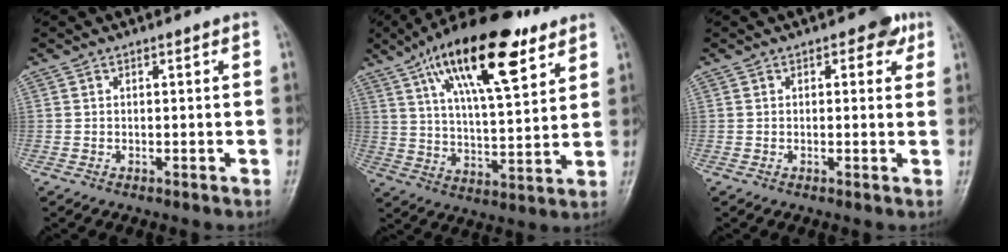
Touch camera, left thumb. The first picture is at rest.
{"total": 21.5, "force": [11.5, 7.6, 16.4], "torque": [-0.251, -0.030, 0.192]}
{"total": 3.1, "force": [1.5, 2.0, 1.8], "torque": [0.001, -0.002, 0.012]}